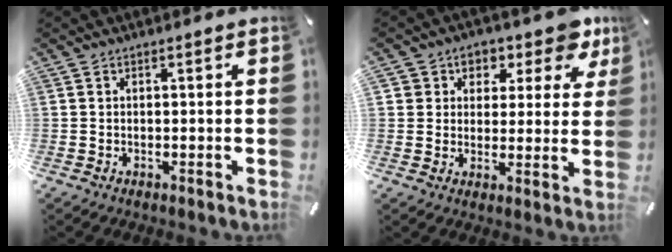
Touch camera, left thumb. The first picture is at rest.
{"total": 7.8, "force": [3.7, 6.2, 3.0], "torque": [-0.032, -0.025, 0.063]}